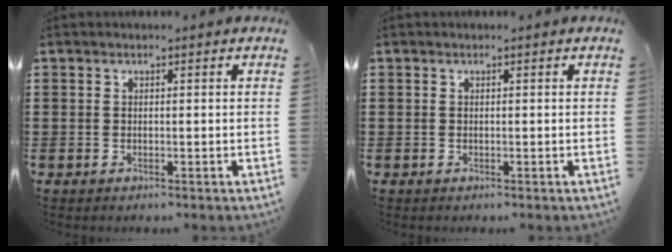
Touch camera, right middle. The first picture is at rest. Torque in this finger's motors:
{"motor_torque": [0.55, 0.48, -0.02, 0.01]}